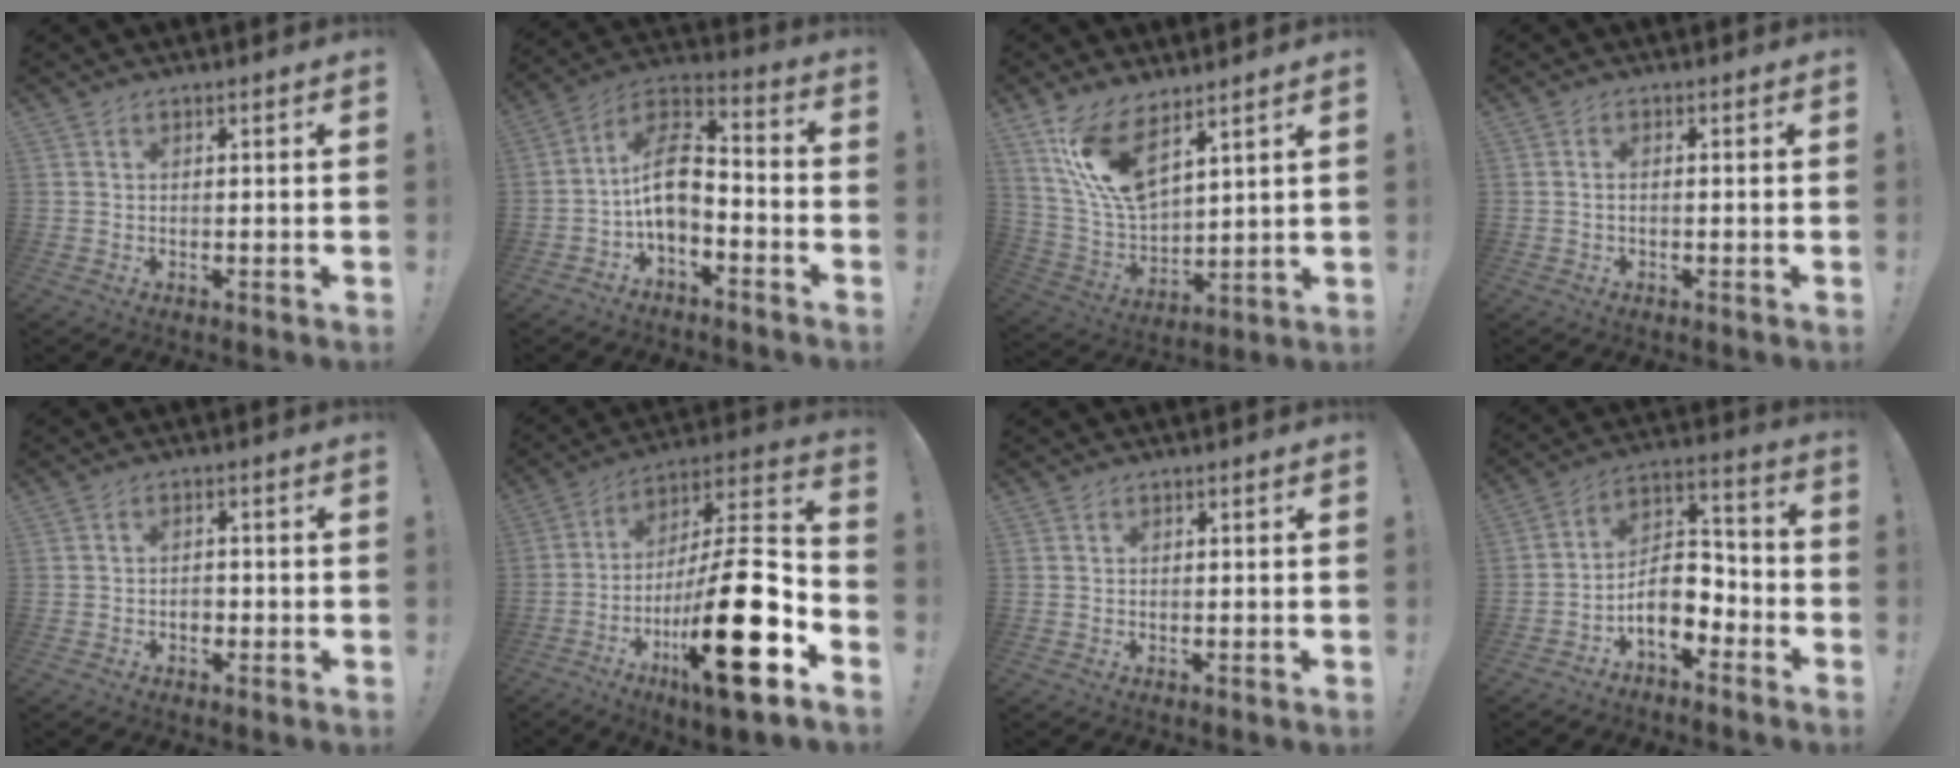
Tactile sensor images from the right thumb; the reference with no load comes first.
{"total": 11.5, "force": [-2.1, 6.7, 9.1], "torque": [-0.164, 0.014, -0.035]}
{"total": 14.1, "force": [9.4, 5.4, 9.0], "torque": [-0.192, -0.056, 0.172]}
{"total": 1.1, "force": [-0.6, 0.2, 0.8], "torque": [-0.016, 0.003, -0.011]}
{"total": 2.6, "force": [-1.2, 1.8, 1.4], "torque": [-0.017, 0.003, -0.023]}
{"total": 26.3, "force": [-9.9, 6.0, 23.6], "torque": [-0.407, 0.041, -0.167]}
{"total": 0.0}
{"total": 11.3, "force": [-5.7, 7.1, 6.8], "torque": [-0.105, 0.019, -0.099]}